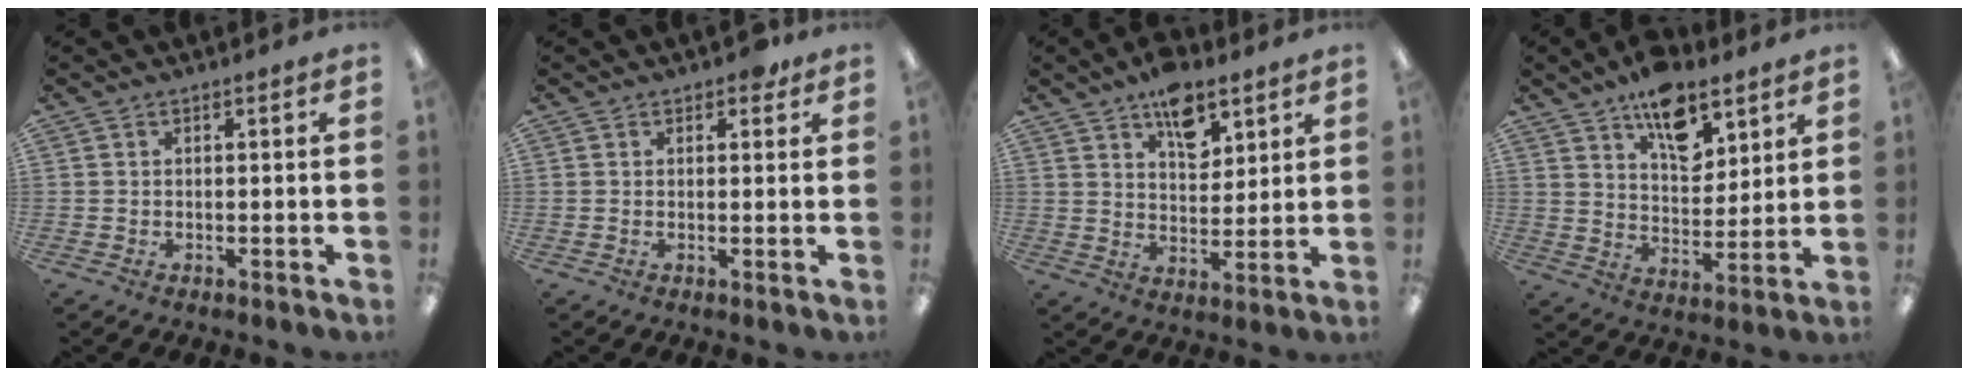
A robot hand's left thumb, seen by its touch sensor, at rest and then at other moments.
{"total": 2.4, "force": [1.6, 1.2, 1.2], "torque": [-0.003, -0.005, 0.023]}
{"total": 10.1, "force": [6.7, 5.3, 5.4], "torque": [-0.068, -0.033, 0.115]}
{"total": 13.1, "force": [8.7, 6.7, 7.2], "torque": [-0.099, -0.044, 0.152]}